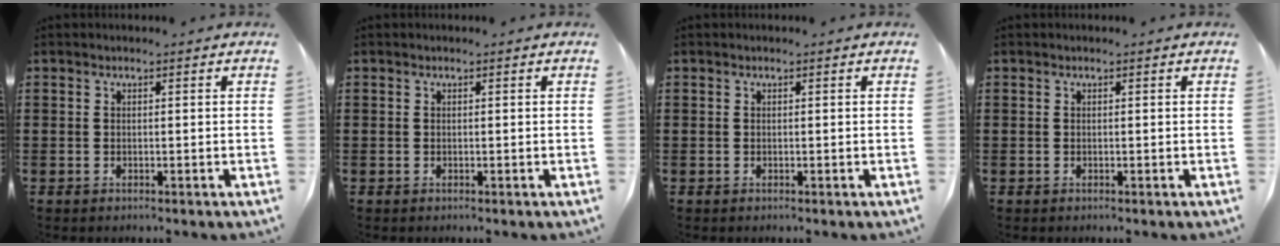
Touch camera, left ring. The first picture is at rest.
{"total": 0.0}
{"total": 0.0}
{"total": 0.0}